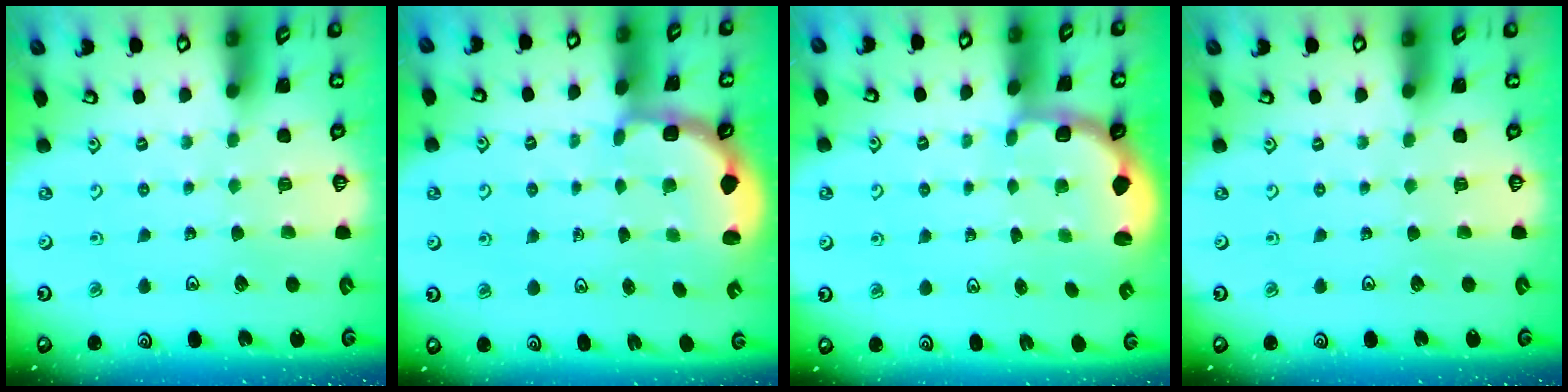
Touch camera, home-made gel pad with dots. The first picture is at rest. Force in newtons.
{"total": 3.0, "press": 2.0, "slide": 2.2}
{"total": 2.8, "press": 2.2, "slide": 1.7}
{"total": 0.0}